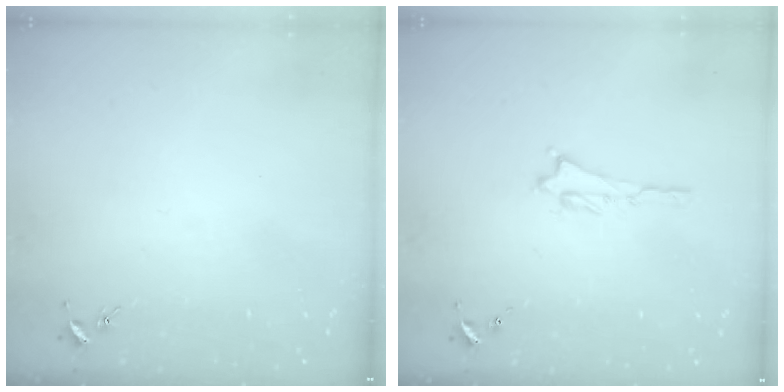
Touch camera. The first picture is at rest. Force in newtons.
{"total": 0.7, "press": 0.7, "slide": 0.1}